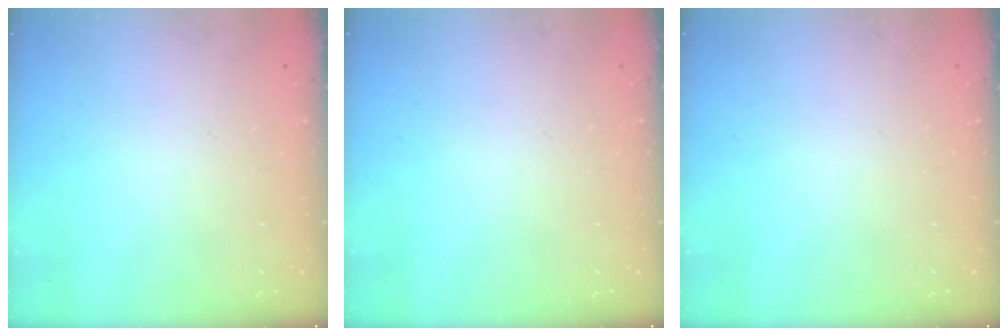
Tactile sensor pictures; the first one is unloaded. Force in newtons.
{"total": 0.0}
{"total": 0.0}